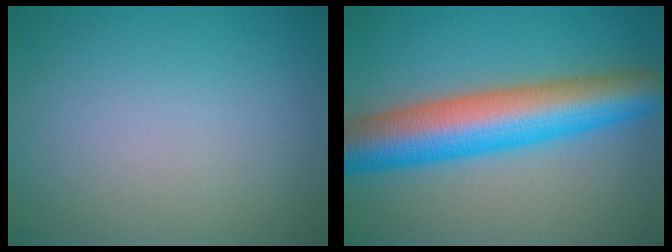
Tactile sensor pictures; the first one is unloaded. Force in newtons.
{"total": 10.0, "press": 10.0, "slide": 0.2}